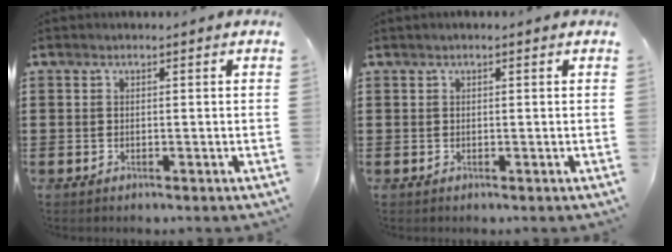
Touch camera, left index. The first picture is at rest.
{"total": 0.0}